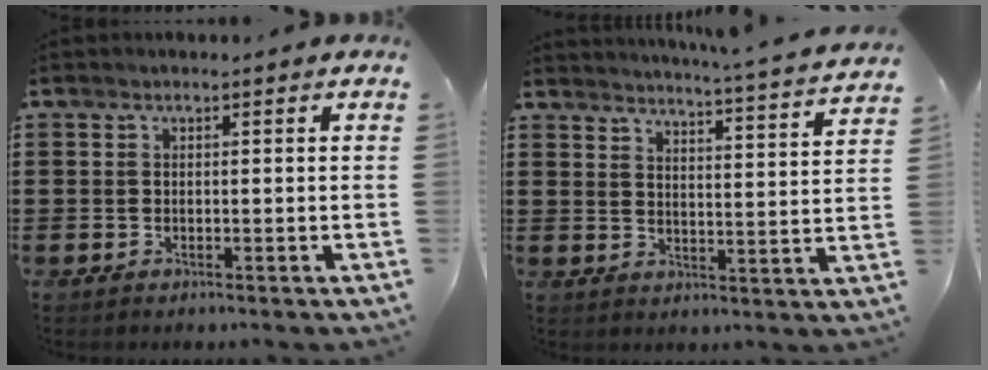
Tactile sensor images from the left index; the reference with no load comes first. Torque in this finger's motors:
{"motor_torque": [1.07, -1.07, 0.53, 0.12]}